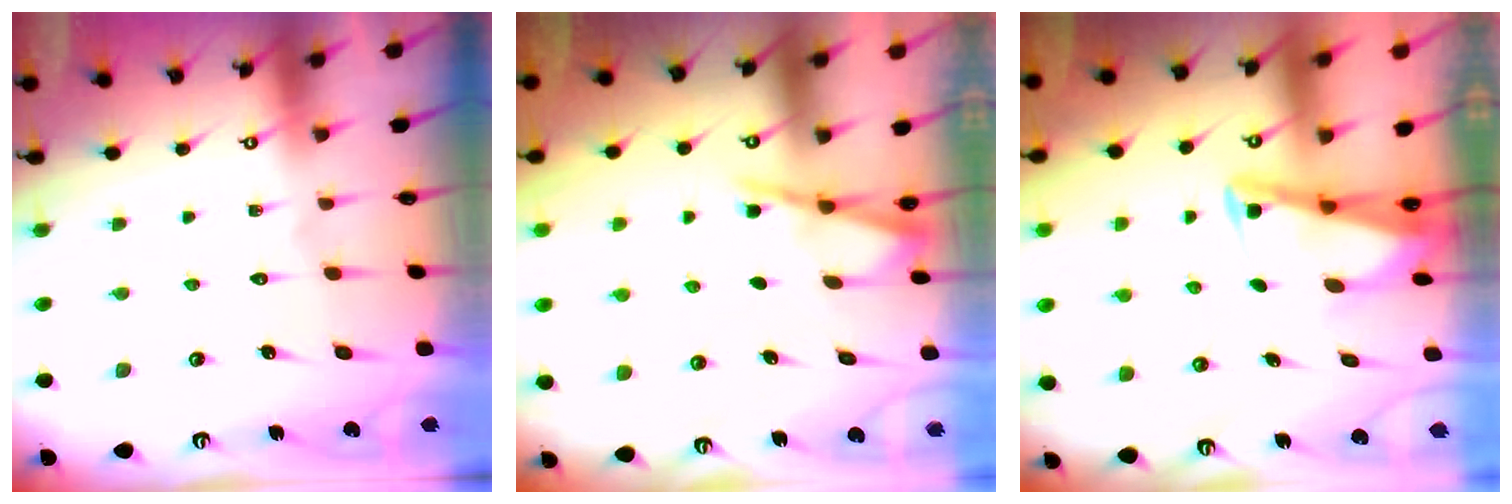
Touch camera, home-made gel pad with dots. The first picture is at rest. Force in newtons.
{"total": 2.4, "press": 2.4, "slide": 0.2}
{"total": 2.9, "press": 2.9, "slide": 0.3}